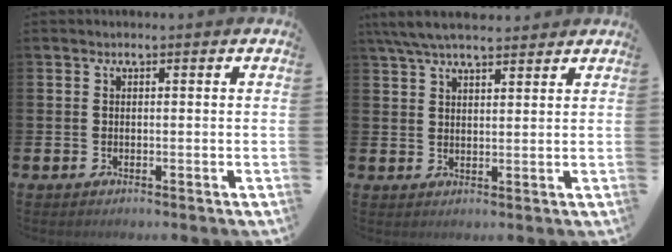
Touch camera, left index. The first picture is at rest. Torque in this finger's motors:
{"motor_torque": [1.10, -1.04, 0.36, 0.21]}